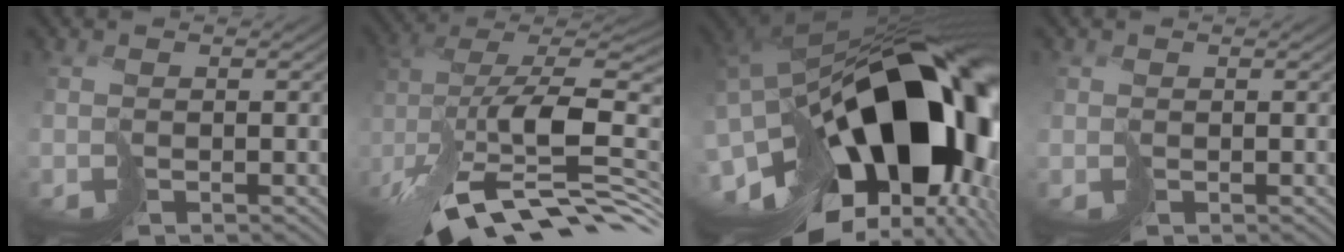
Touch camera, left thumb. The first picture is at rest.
{"total": 13.5, "force": [-5.0, 6.3, 10.9], "torque": [-0.219, 0.006, -0.080]}
{"total": 20.7, "force": [-4.8, 11.8, 16.3], "torque": [-0.317, -0.051, -0.059]}
{"total": 0.9, "force": [0.6, 0.3, -0.7], "torque": [0.016, 0.000, 0.006]}